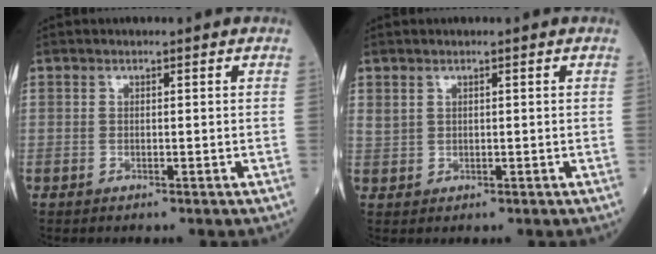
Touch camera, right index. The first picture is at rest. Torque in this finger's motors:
{"motor_torque": [0.29, 0.17, 0.03, 0.05]}